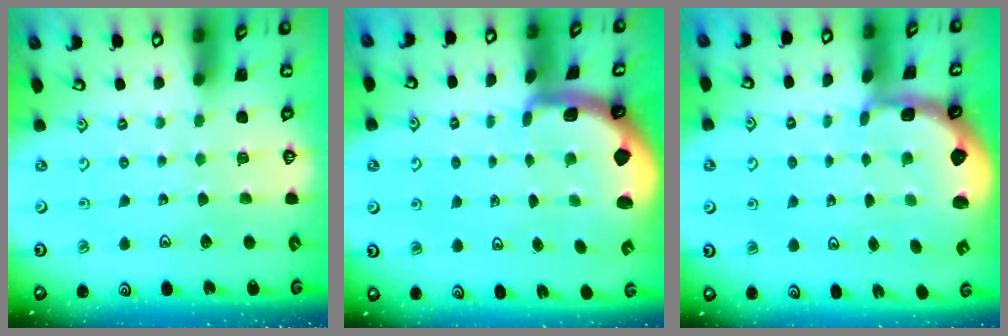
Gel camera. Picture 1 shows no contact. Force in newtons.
{"total": 1.9, "press": 1.8, "slide": 0.4}
{"total": 2.4, "press": 1.7, "slide": 1.7}